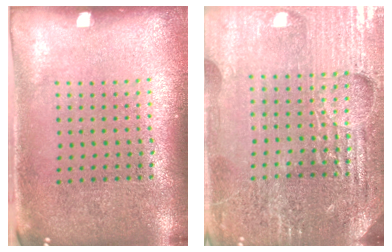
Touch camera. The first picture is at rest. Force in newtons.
{"total": 5.0, "press": 4.7, "slide": 1.8}